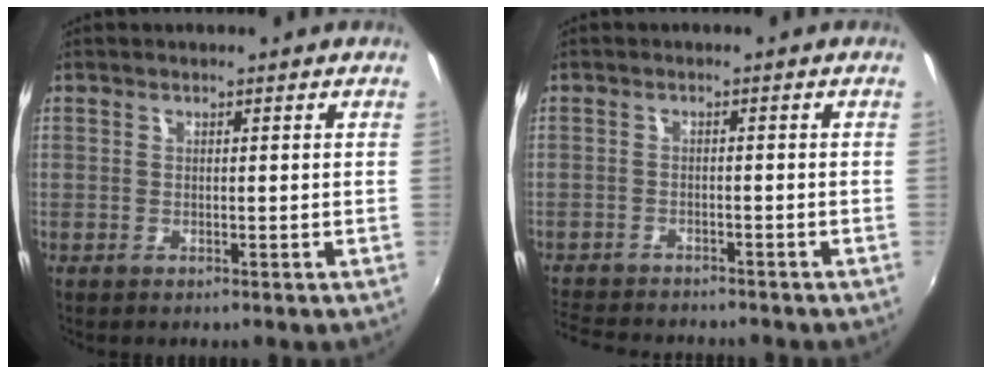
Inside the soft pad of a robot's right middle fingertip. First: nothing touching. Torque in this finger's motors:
{"motor_torque": [1.08, -1.06, 0.08, 0.03]}